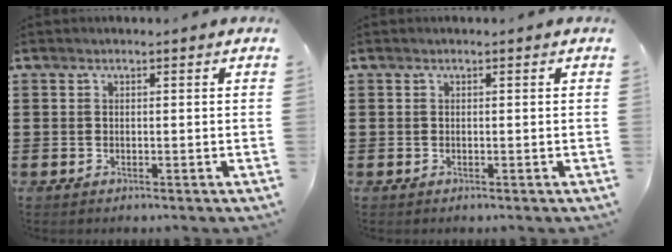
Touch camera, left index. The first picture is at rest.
{"total": 0.0}